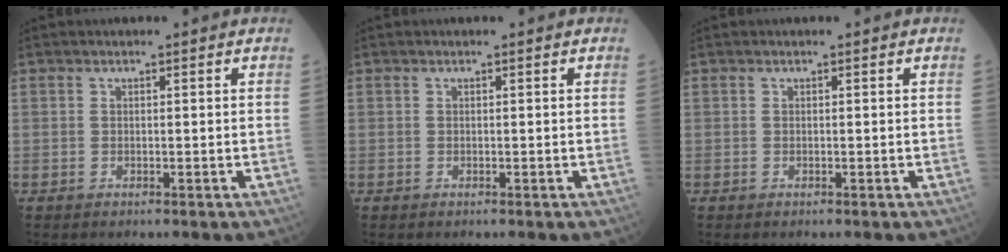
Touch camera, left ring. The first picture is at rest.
{"total": 0.0}
{"total": 0.0}